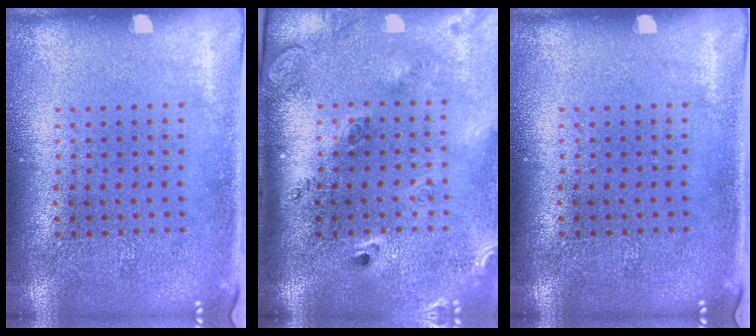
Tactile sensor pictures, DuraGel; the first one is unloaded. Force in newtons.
{"total": 2.8, "press": 1.9, "slide": 2.0}
{"total": 0.0}